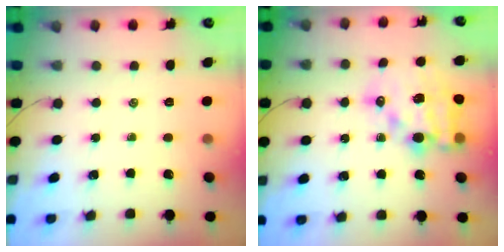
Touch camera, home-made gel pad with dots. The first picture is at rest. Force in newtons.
{"total": 15.0, "press": 14.6, "slide": 3.2}